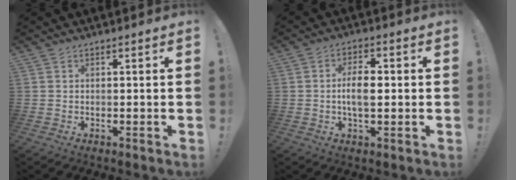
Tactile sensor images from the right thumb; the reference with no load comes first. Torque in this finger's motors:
{"motor_torque": [-0.07, 0.29, 0.49, -0.36, 0.23]}